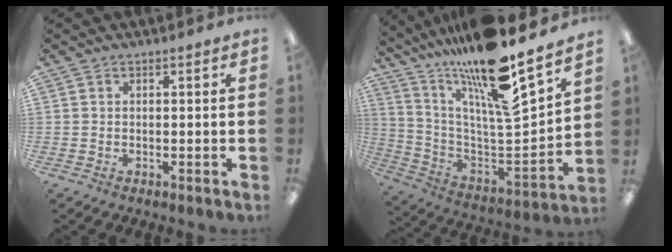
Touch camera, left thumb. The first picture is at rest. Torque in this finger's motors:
{"motor_torque": [1.74, -0.01, 2.10, -0.66, 0.21]}